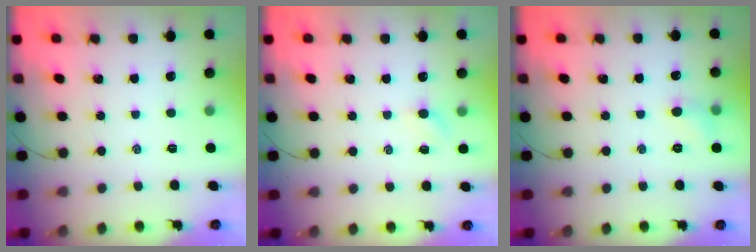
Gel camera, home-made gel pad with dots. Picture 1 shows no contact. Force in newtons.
{"total": 2.8, "press": 2.7, "slide": 0.9}
{"total": 4.9, "press": 4.6, "slide": 1.6}